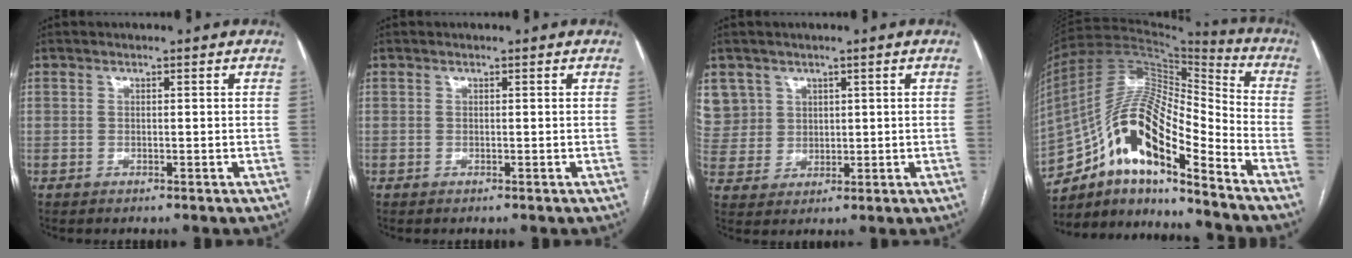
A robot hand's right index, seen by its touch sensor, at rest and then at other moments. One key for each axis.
{"total": 0.0}
{"total": 8.1, "fx": 4.1, "fy": 7.0, "fz": 0.3, "tx": -0.013, "ty": 0.018, "tz": 0.101}
{"total": 17.1, "fx": -9.9, "fy": 3.9, "fz": 13.3, "tx": -0.245, "ty": 0.034, "tz": -0.168}